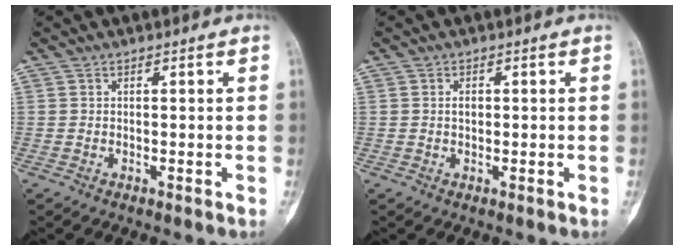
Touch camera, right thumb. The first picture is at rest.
{"total": 1.3, "force": [0.1, 0.9, 1.0], "torque": [-0.013, 0.000, 0.002]}